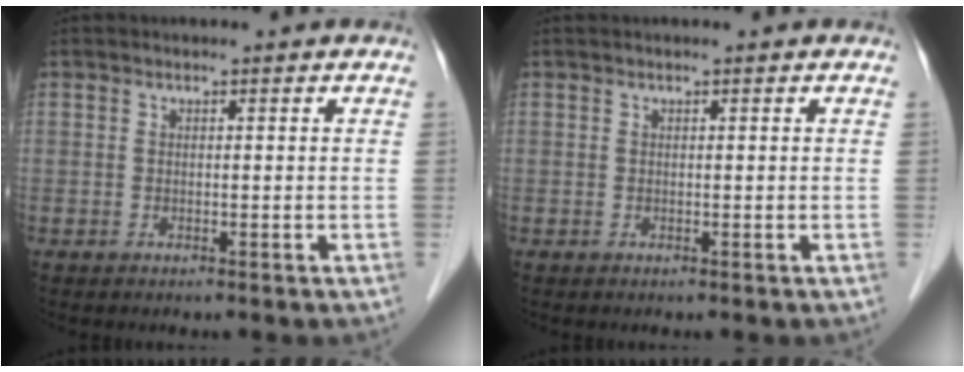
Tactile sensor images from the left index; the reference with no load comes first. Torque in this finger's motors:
{"motor_torque": [-0.03, 0.07, 0.01, 0.00]}